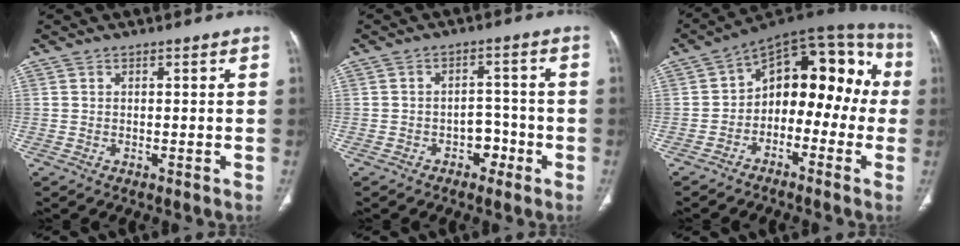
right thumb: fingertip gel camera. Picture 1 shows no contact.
{"total": 4.2, "force": [-2.2, 3.1, 1.9], "torque": [0.000, 0.025, -0.034]}
{"total": 16.6, "force": [-1.6, 10.5, 12.8], "torque": [-0.117, 0.068, -0.039]}